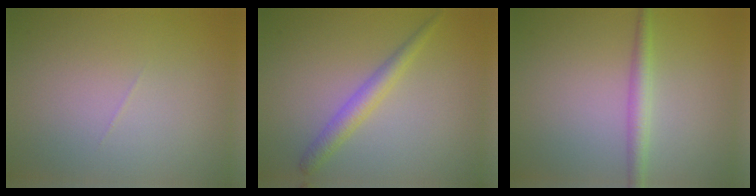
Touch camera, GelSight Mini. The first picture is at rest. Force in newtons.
{"total": 2.4, "press": 2.4, "slide": 0.1}
{"total": 2.1, "press": 2.1, "slide": 0.0}